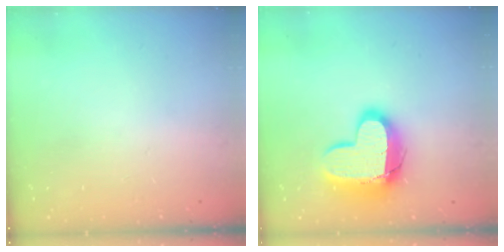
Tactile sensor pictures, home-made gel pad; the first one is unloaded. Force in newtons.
{"total": 15.4, "press": 15.4, "slide": 1.1}